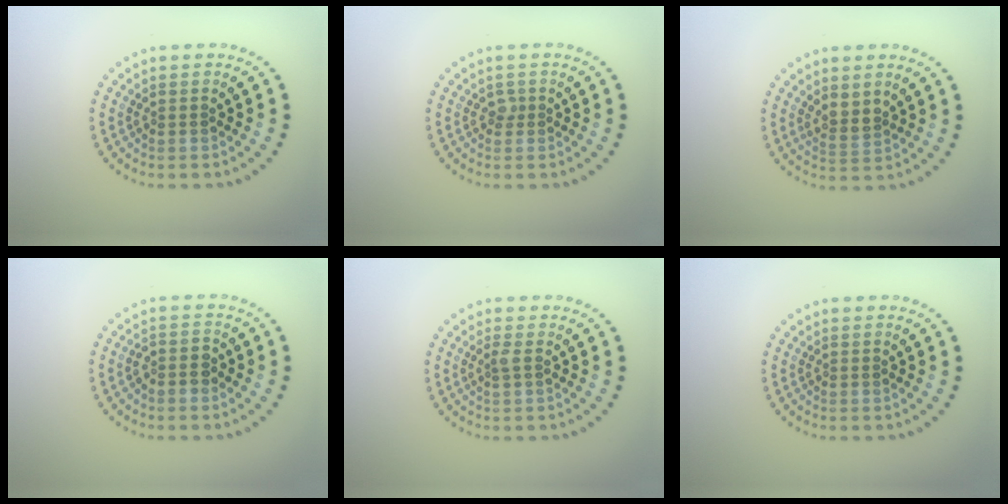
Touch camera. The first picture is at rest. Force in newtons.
{"total": 0.8, "press": 0.6, "slide": 0.5}
{"total": 1.7, "press": 1.3, "slide": 1.1}
{"total": 1.9, "press": 1.7, "slide": 0.8}
{"total": 0.7, "press": 0.5, "slide": 0.4}
{"total": 0.0}